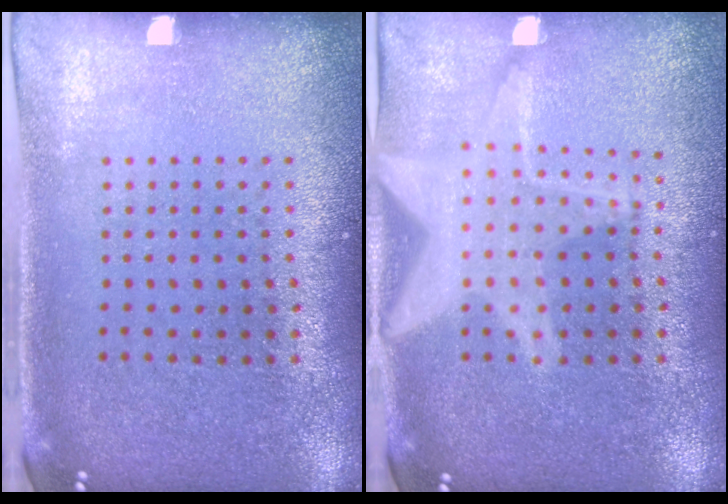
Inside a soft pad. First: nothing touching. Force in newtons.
{"total": 2.6, "press": 2.6, "slide": 0.4}